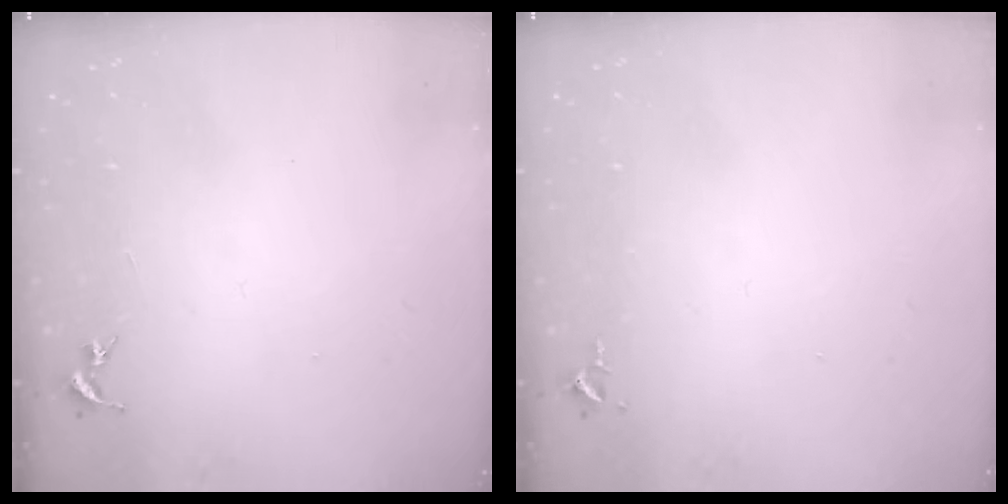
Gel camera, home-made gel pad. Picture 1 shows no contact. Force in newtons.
{"total": 2.6, "press": 2.6, "slide": 0.4}